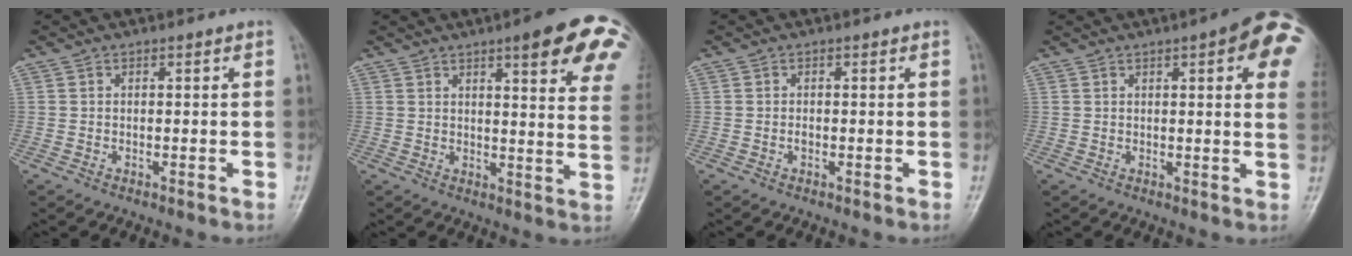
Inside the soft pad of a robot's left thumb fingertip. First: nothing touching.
{"total": 17.3, "force": [9.8, 3.7, 13.7], "torque": [-0.146, -0.033, 0.108]}
{"total": 0.6, "force": [-0.1, 0.4, 0.4], "torque": [-0.006, 0.000, -0.006]}
{"total": 12.8, "force": [4.7, 3.3, 11.5], "torque": [-0.115, -0.008, 0.044]}